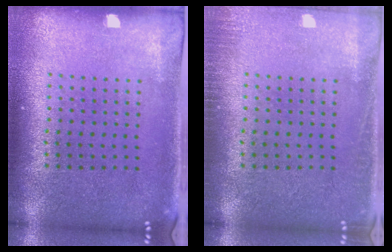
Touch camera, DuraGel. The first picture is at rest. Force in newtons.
{"total": 1.3, "press": 1.3, "slide": 0.3}